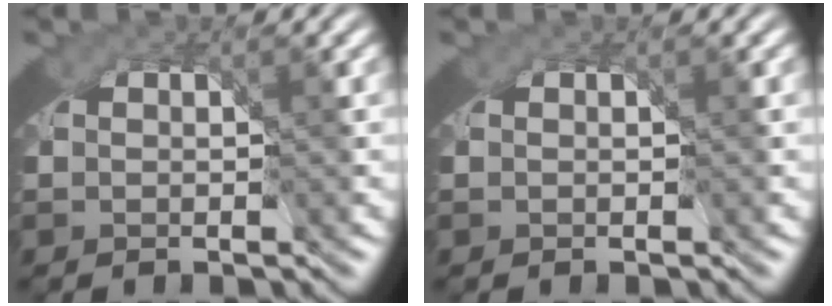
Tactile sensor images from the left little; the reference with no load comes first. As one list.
[{"total": 0.0}]